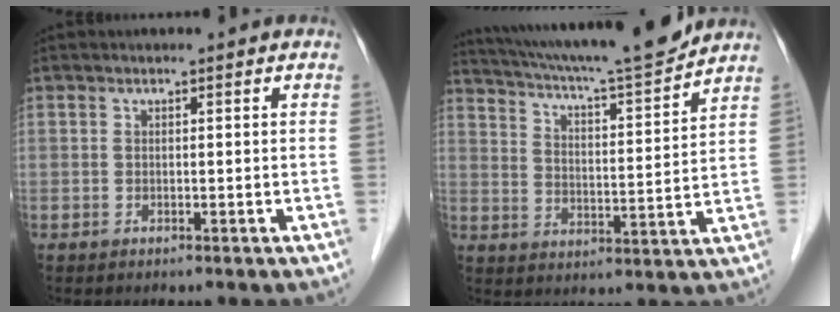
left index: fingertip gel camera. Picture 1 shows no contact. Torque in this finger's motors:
{"motor_torque": [-0.19, -0.85, 0.25, 0.17]}